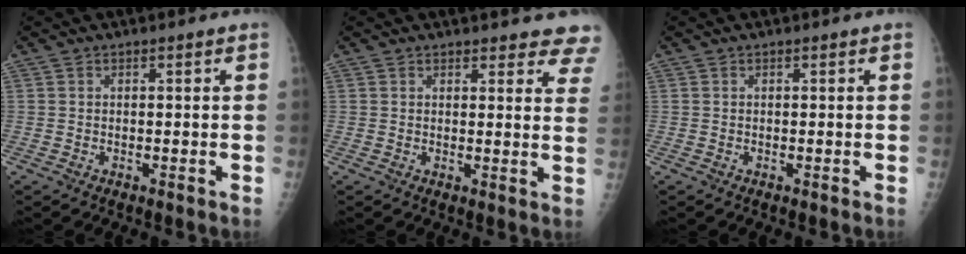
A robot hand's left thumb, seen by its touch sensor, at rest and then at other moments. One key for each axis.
{"total": 10.0, "fx": 9.1, "fy": 2.6, "fz": 3.1, "tx": 0.011, "ty": -0.038, "tz": 0.080}
{"total": 0.0}